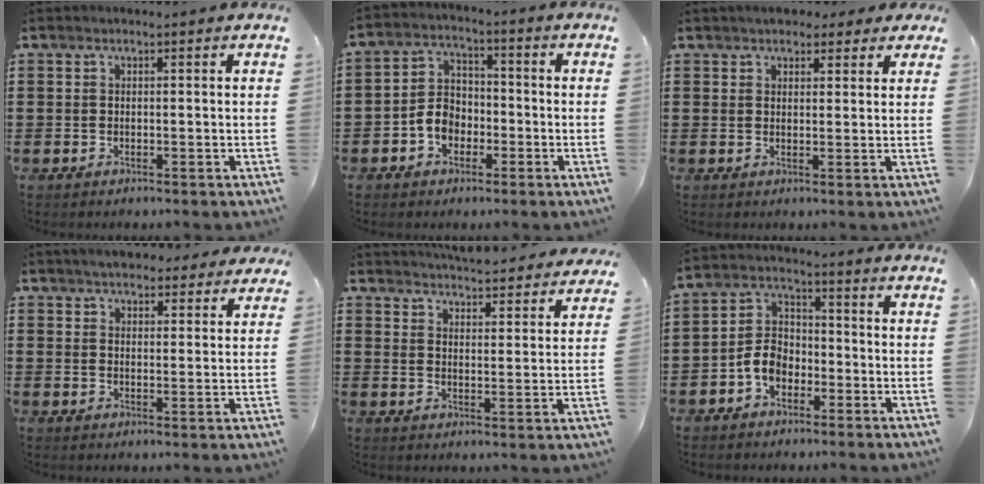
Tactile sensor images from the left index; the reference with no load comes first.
{"total": 5.6, "force": [-2.6, 4.1, 2.8], "torque": [-0.076, 0.009, -0.057]}
{"total": 3.1, "force": [2.6, 1.4, 0.9], "torque": [-0.019, 0.002, 0.046]}
{"total": 4.1, "force": [3.9, 0.9, 0.9], "torque": [-0.030, -0.007, 0.073]}
{"total": 4.9, "force": [4.9, 0.0, 0.6], "torque": [-0.024, -0.034, 0.083]}
{"total": 5.6, "force": [-2.8, 3.9, 2.9], "torque": [-0.077, 0.010, -0.060]}